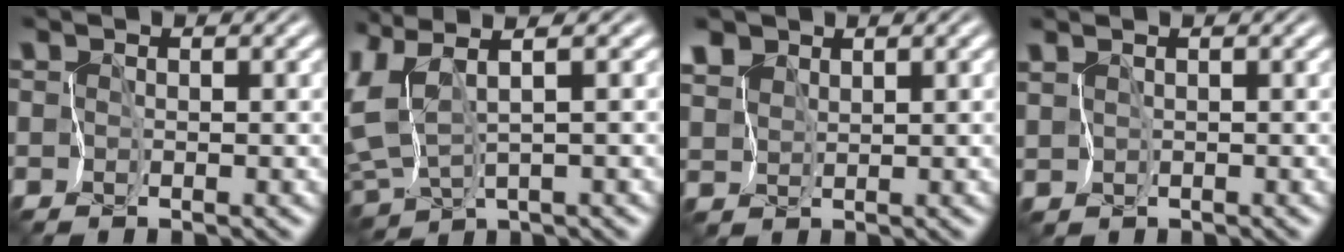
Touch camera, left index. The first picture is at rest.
{"total": 4.7, "force": [1.0, 1.6, 4.3], "torque": [-0.125, -0.001, 0.025]}
{"total": 2.0, "force": [1.8, 0.8, -0.1], "torque": [-0.019, 0.001, 0.041]}
{"total": 0.8, "force": [0.6, 0.5, -0.3], "torque": [0.007, 0.001, 0.013]}